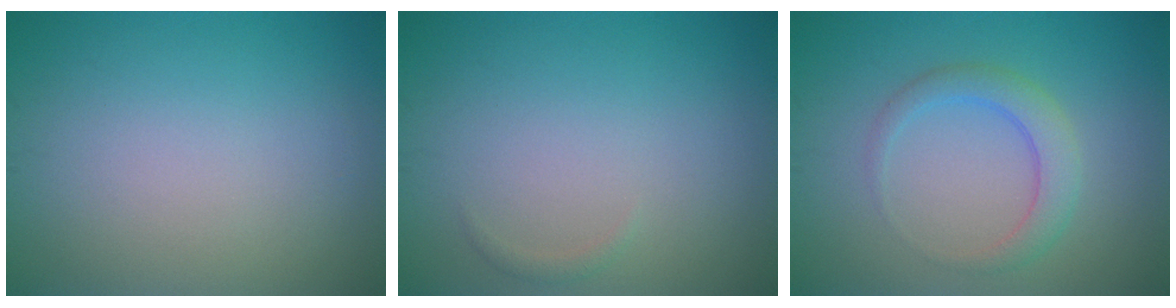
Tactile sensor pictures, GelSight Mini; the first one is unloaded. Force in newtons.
{"total": 0.6, "press": 0.6, "slide": 0.0}
{"total": 2.8, "press": 2.8, "slide": 0.1}